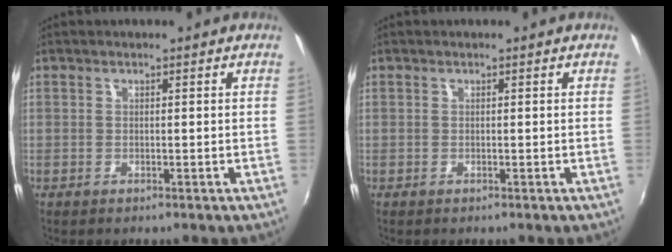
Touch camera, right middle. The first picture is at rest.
{"total": 0.0}